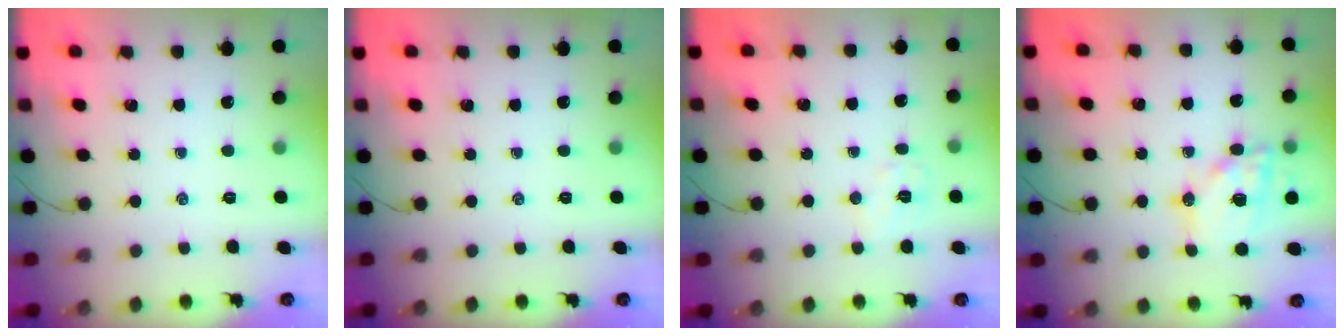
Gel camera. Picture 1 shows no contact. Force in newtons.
{"total": 0.0}
{"total": 6.2, "press": 6.1, "slide": 0.9}
{"total": 15.5, "press": 15.1, "slide": 3.5}